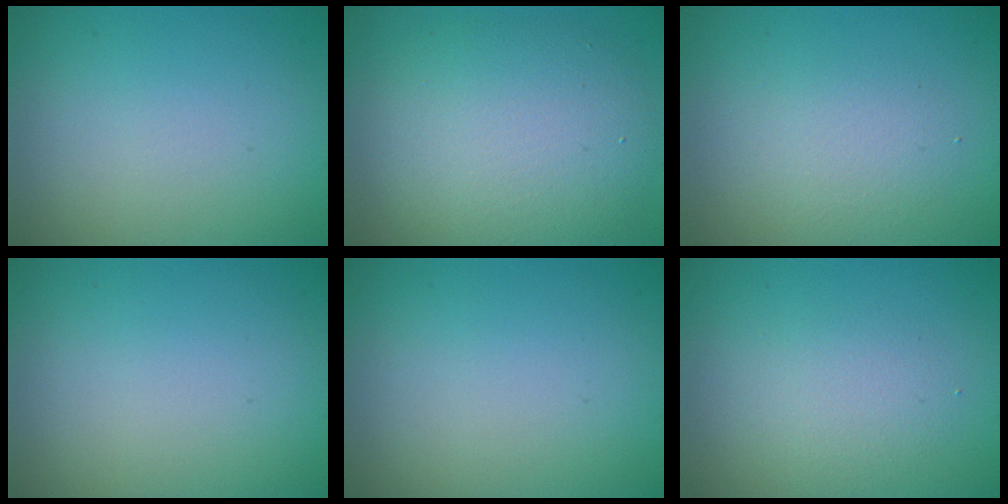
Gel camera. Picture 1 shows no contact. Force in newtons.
{"total": 8.0, "press": 8.0, "slide": 0.3}
{"total": 2.1, "press": 2.1, "slide": 0.1}
{"total": 0.0}
{"total": 0.0}
{"total": 2.2, "press": 2.2, "slide": 0.0}